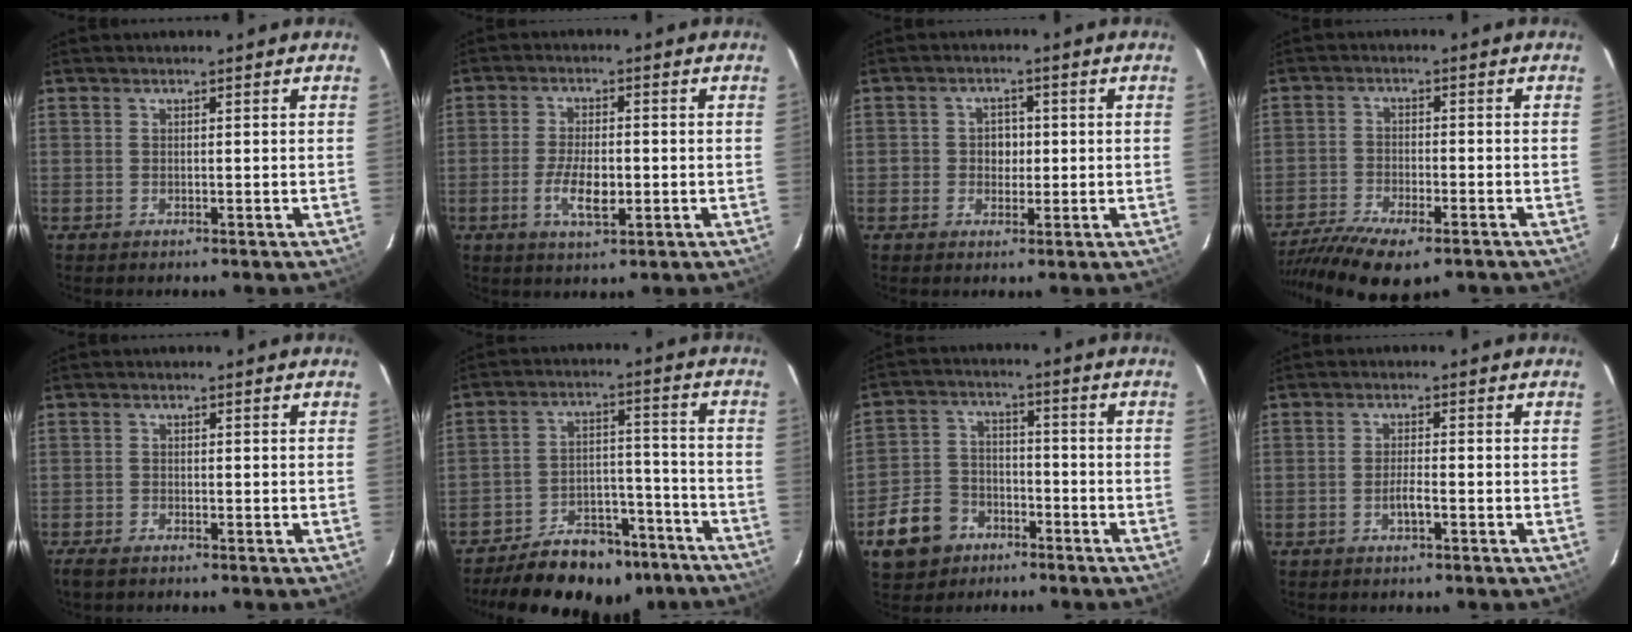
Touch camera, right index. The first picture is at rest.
{"total": 6.2, "force": [-1.8, 2.3, 5.5], "torque": [-0.111, -0.008, -0.031]}
{"total": 3.3, "force": [-0.3, 3.0, 1.3], "torque": [-0.021, 0.010, -0.006]}
{"total": 15.0, "force": [-11.4, 4.3, 8.8], "torque": [-0.193, -0.049, -0.194]}
{"total": 2.7, "force": [-2.1, 0.9, 1.3], "torque": [-0.035, -0.008, -0.043]}
{"total": 19.2, "force": [-15.7, 8.5, 7.1], "torque": [-0.139, 0.035, -0.205]}
{"total": 11.0, "force": [-6.2, 8.2, 3.8], "torque": [-0.117, 0.019, -0.093]}
{"total": 2.3, "force": [-1.2, 0.4, 1.9], "torque": [-0.038, -0.001, -0.023]}